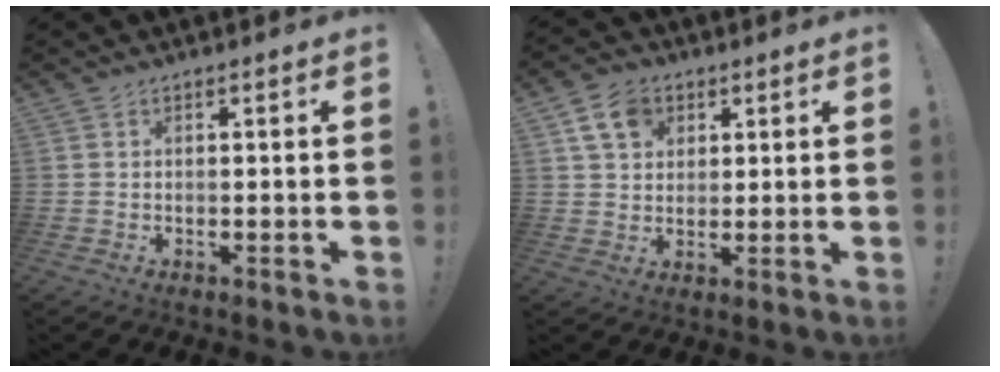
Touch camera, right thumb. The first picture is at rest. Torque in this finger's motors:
{"motor_torque": [-0.16, 0.30, 0.61, 0.25, 0.12]}